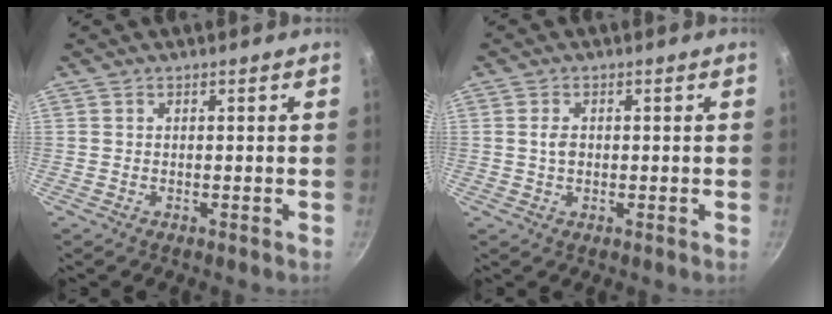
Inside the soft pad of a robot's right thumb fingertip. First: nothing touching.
{"total": 2.3, "force": [0.1, 1.6, 1.7], "torque": [-0.027, 0.003, 0.000]}